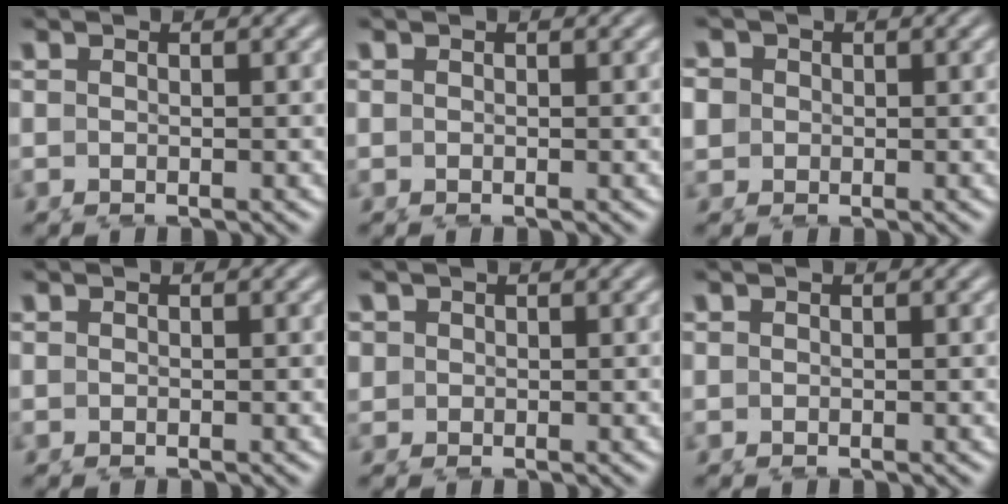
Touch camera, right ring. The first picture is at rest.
{"total": 0.0}
{"total": 2.9, "force": [0.0, 2.8, 0.9], "torque": [-0.032, -0.012, 0.006]}
{"total": 0.0}
{"total": 2.0, "force": [0.3, 1.9, 0.4], "torque": [-0.020, -0.014, 0.015]}
{"total": 0.0}